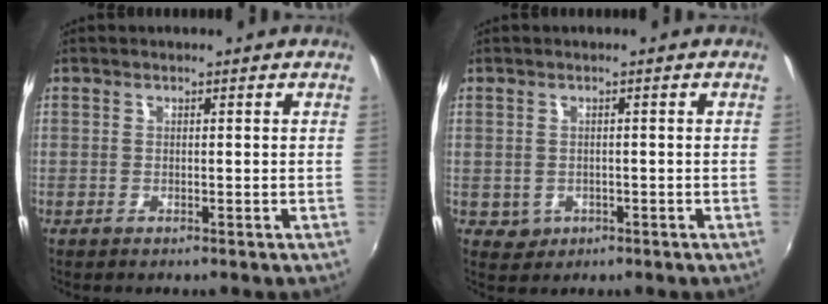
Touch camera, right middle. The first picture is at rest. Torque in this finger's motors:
{"motor_torque": [0.32, -0.26, -0.02, 0.00]}